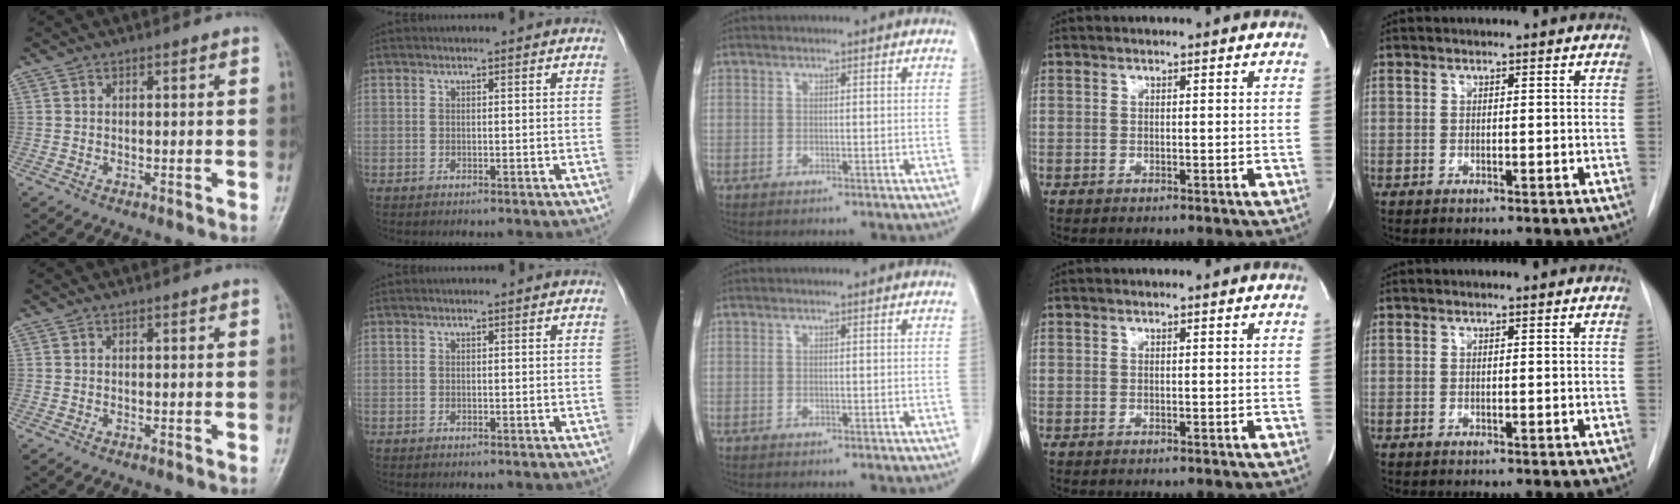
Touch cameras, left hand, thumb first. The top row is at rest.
{}